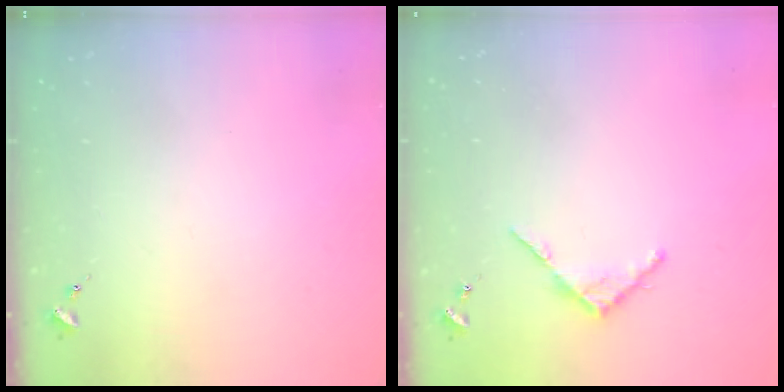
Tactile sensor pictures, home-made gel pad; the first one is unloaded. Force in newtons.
{"total": 4.9, "press": 4.9, "slide": 0.5}